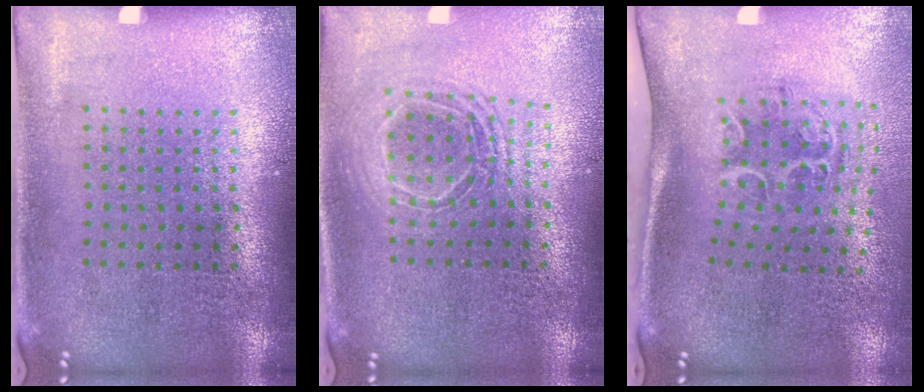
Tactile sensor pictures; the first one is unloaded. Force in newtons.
{"total": 1.7, "press": 1.4, "slide": 0.9}
{"total": 1.5, "press": 1.3, "slide": 0.8}